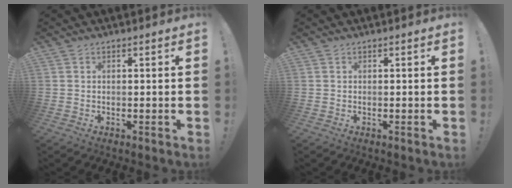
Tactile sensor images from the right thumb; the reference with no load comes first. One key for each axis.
{"total": 0.0}